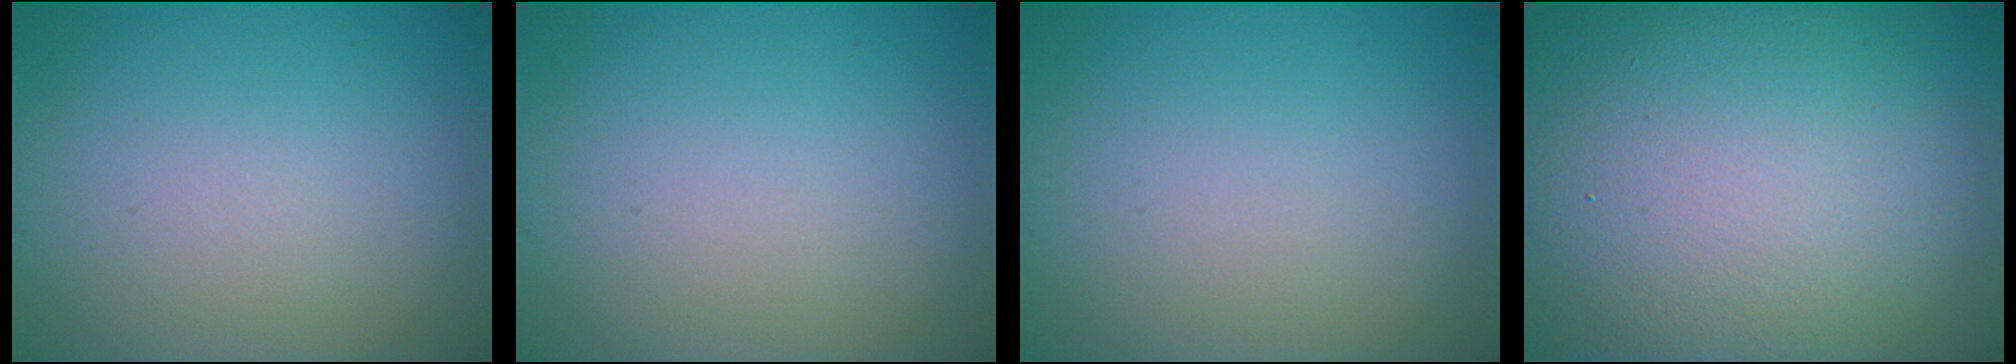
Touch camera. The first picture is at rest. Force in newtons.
{"total": 0.0}
{"total": 0.0}
{"total": 23.2, "press": 23.2, "slide": 1.1}